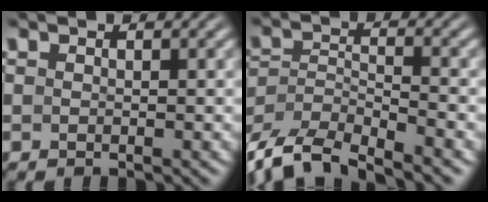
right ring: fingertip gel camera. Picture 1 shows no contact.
{"total": 9.9, "force": [-7.1, 5.5, 4.2], "torque": [-0.100, -0.041, -0.106]}